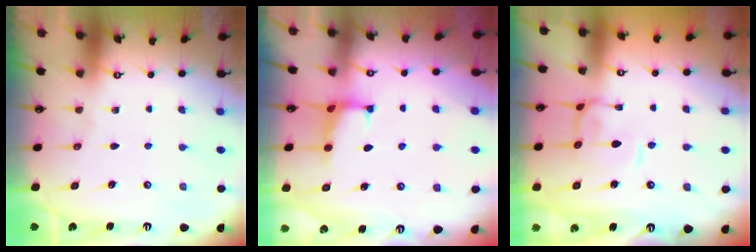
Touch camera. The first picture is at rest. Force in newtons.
{"total": 2.2, "press": 2.2, "slide": 0.5}
{"total": 0.8, "press": 0.5, "slide": 0.6}